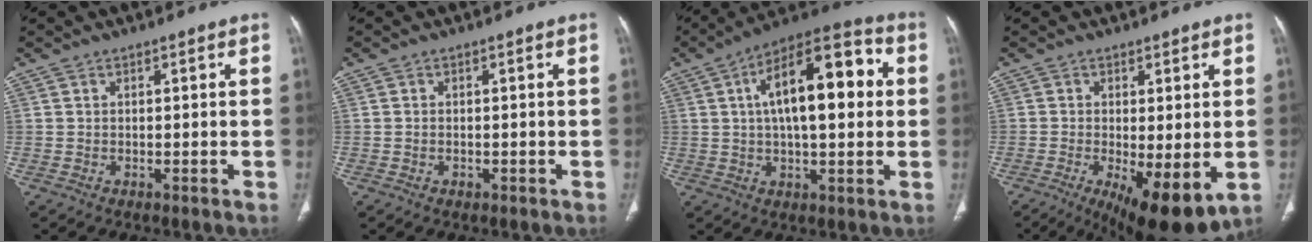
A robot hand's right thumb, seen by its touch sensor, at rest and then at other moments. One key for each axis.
{"total": 0.8, "fx": -0.3, "fy": 0.6, "fz": 0.4, "tx": -0.011, "ty": 0.003, "tz": 0.000}
{"total": 18.8, "fx": 3.2, "fy": 8.0, "fz": 16.7, "tx": -0.239, "ty": 0.027, "tz": 0.041}
{"total": 11.4, "fx": -3.4, "fy": 3.7, "fz": 10.2, "tx": -0.159, "ty": -0.024, "tz": -0.042}